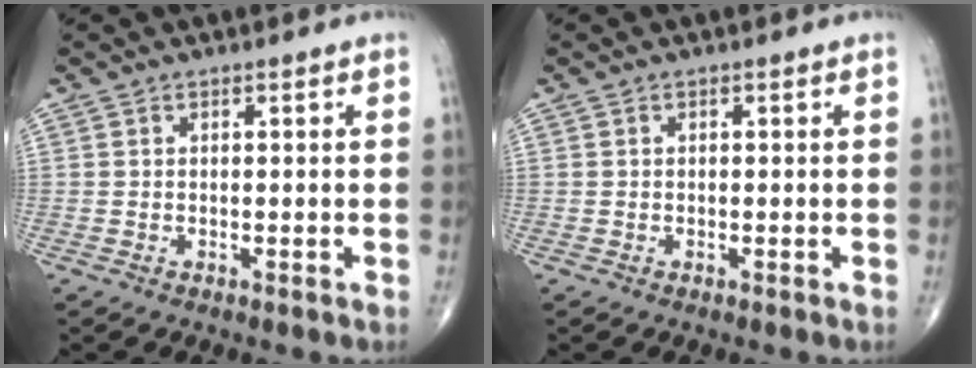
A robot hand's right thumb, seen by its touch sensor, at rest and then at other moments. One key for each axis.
{"total": 0.0}